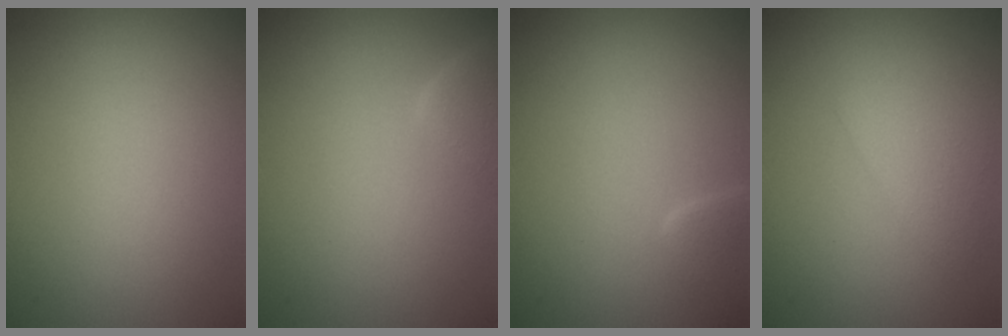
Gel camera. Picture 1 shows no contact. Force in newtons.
{"total": 2.9, "press": 2.8, "slide": 0.3}
{"total": 1.6, "press": 1.6, "slide": 0.1}
{"total": 2.3, "press": 2.3, "slide": 0.1}